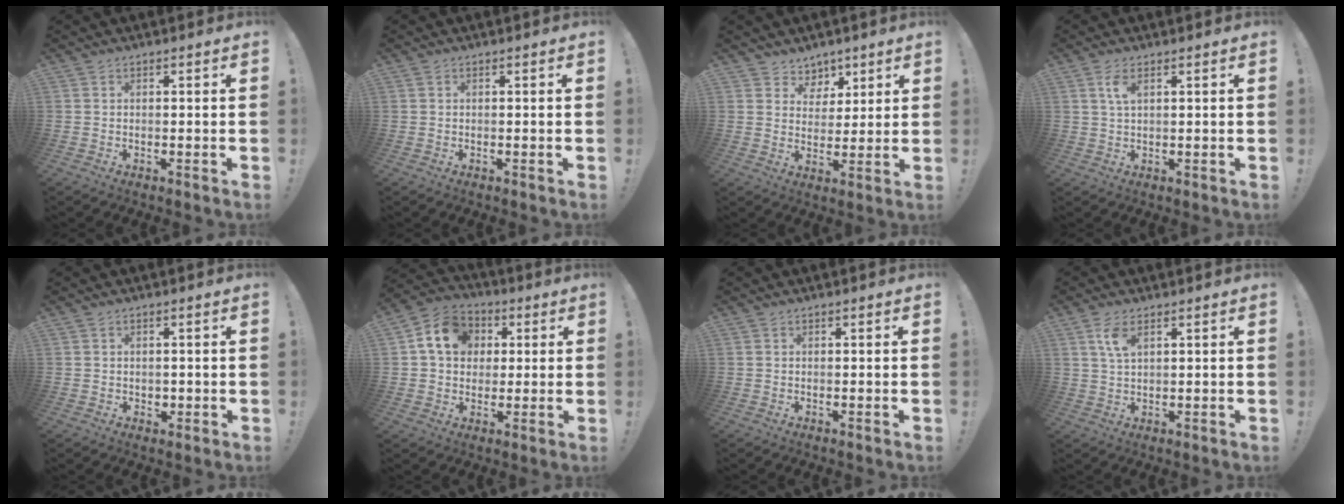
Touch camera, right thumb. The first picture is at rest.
{"total": 0.0}
{"total": 6.3, "force": [4.0, 4.9, 0.2], "torque": [-0.006, -0.039, 0.080]}
{"total": 3.6, "force": [1.5, 1.4, 3.0], "torque": [-0.051, -0.002, 0.024]}
{"total": 1.8, "force": [0.4, 1.7, 0.3], "torque": [-0.004, 0.000, 0.007]}
{"total": 12.8, "force": [3.4, 10.6, 6.3], "torque": [-0.086, 0.003, 0.069]}
{"total": 0.0}
{"total": 5.0, "force": [2.5, 2.2, 3.7], "torque": [-0.066, -0.005, 0.043]}